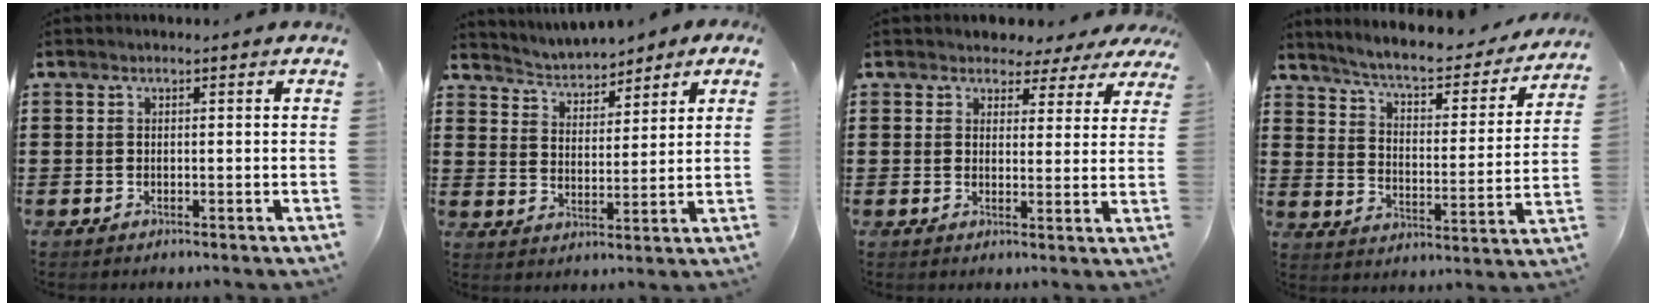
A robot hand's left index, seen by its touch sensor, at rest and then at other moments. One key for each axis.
{"total": 3.9, "fx": 3.8, "fy": 1.1, "fz": 0.2, "tx": -0.027, "ty": -0.020, "tz": 0.063}
{"total": 3.2, "fx": 2.8, "fy": 1.6, "fz": 0.2, "tx": -0.013, "ty": -0.009, "tz": 0.049}
{"total": 5.7, "fx": 5.1, "fy": 0.6, "fz": 2.5, "tx": -0.071, "ty": -0.031, "tz": 0.081}